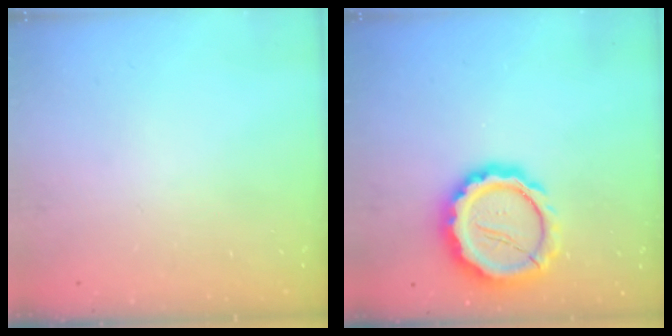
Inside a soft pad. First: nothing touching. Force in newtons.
{"total": 16.3, "press": 16.0, "slide": 3.1}